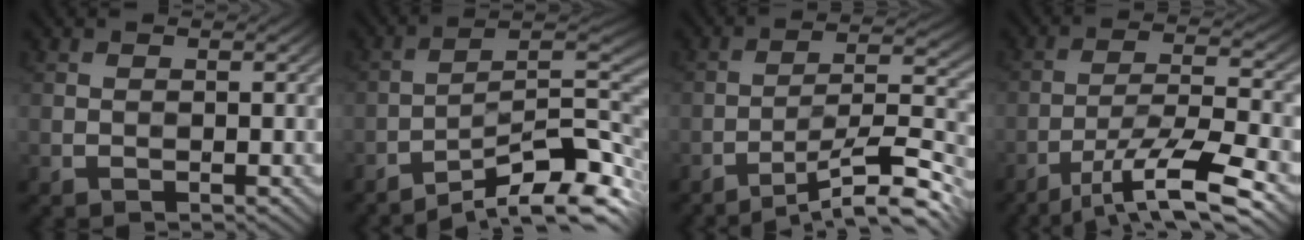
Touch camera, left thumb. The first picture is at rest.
{"total": 12.7, "force": [-8.4, 2.9, 9.0], "torque": [-0.143, 0.002, -0.137]}
{"total": 12.3, "force": [-9.2, 1.9, 7.9], "torque": [-0.137, 0.016, -0.137]}
{"total": 11.7, "force": [-7.6, 2.3, 8.7], "torque": [-0.160, 0.001, -0.132]}